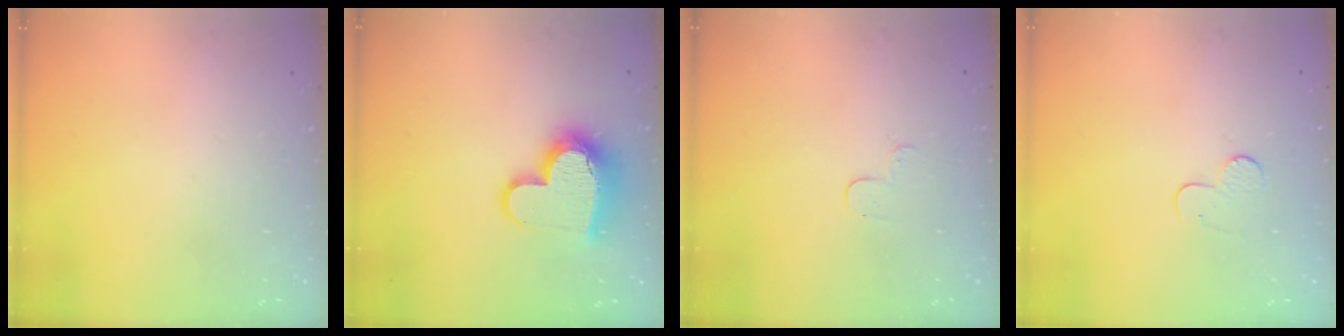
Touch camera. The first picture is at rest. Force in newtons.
{"total": 14.6, "press": 14.5, "slide": 1.2}
{"total": 3.4, "press": 3.4, "slide": 0.4}
{"total": 4.9, "press": 4.8, "slide": 0.5}